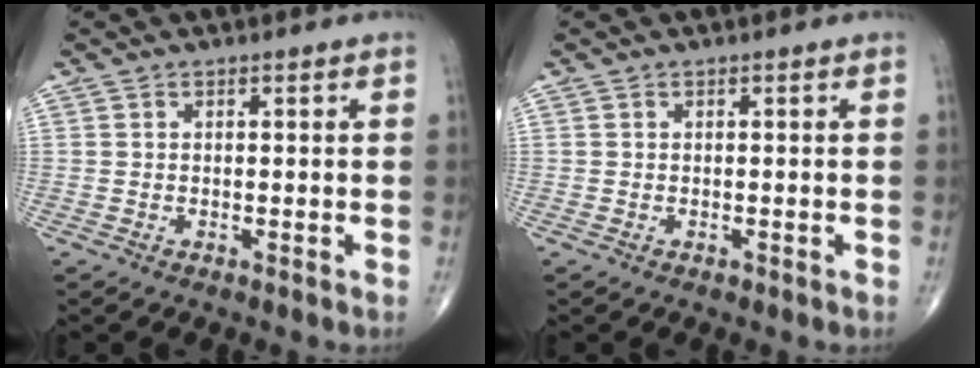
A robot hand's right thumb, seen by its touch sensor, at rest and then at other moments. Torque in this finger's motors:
{"motor_torque": [0.43, 0.19, -0.15, -0.37, 0.08]}